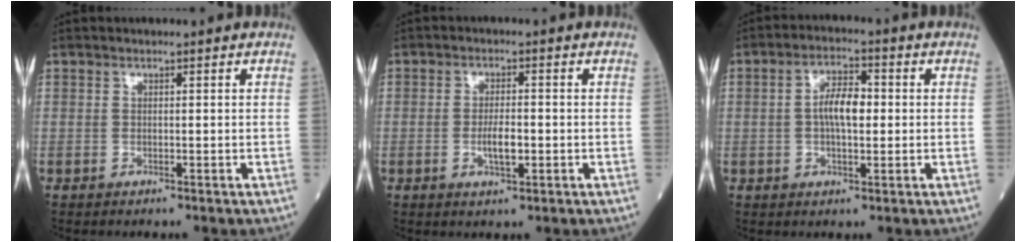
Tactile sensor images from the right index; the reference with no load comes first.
{"total": 3.8, "force": [-0.9, 1.0, 3.5], "torque": [-0.067, -0.001, -0.014]}
{"total": 6.0, "force": [0.2, 2.3, 5.5], "torque": [-0.105, 0.010, -0.001]}